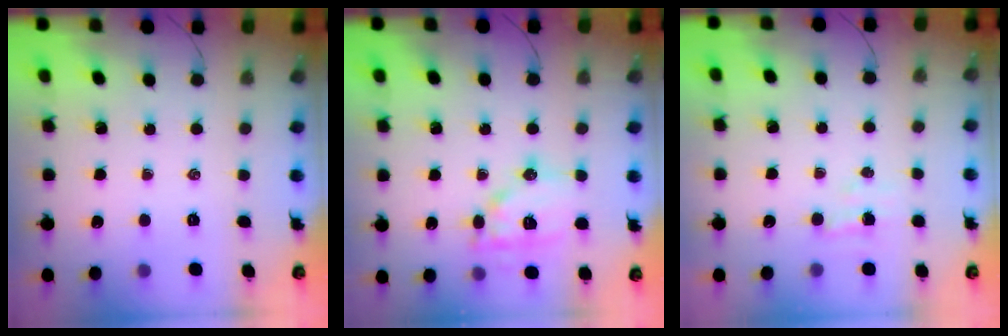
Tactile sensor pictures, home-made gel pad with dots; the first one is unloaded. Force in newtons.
{"total": 12.4, "press": 12.3, "slide": 1.3}
{"total": 2.5, "press": 2.3, "slide": 0.8}